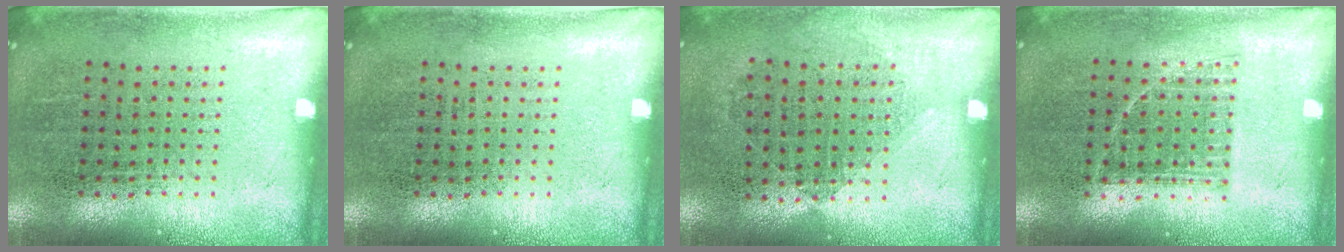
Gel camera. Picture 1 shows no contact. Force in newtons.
{"total": 0.0}
{"total": 0.9, "press": 0.8, "slide": 0.4}
{"total": 0.8, "press": 0.7, "slide": 0.5}